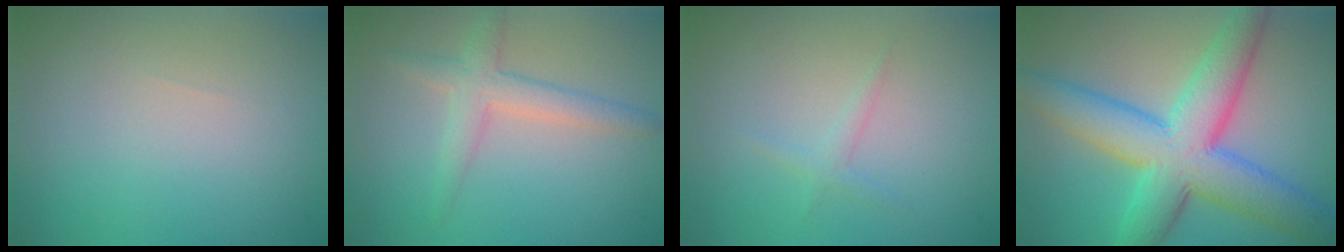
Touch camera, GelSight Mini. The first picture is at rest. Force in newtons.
{"total": 1.9, "press": 1.8, "slide": 0.3}
{"total": 0.9, "press": 0.9, "slide": 0.1}
{"total": 9.5, "press": 9.5, "slide": 0.1}